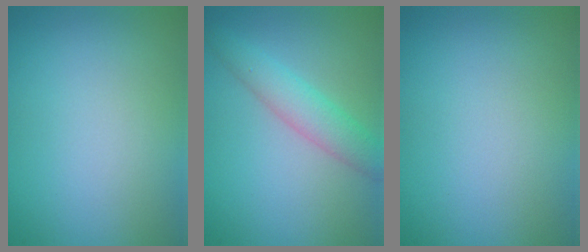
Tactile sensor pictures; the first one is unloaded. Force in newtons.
{"total": 3.4, "press": 3.4, "slide": 0.1}
{"total": 0.0}